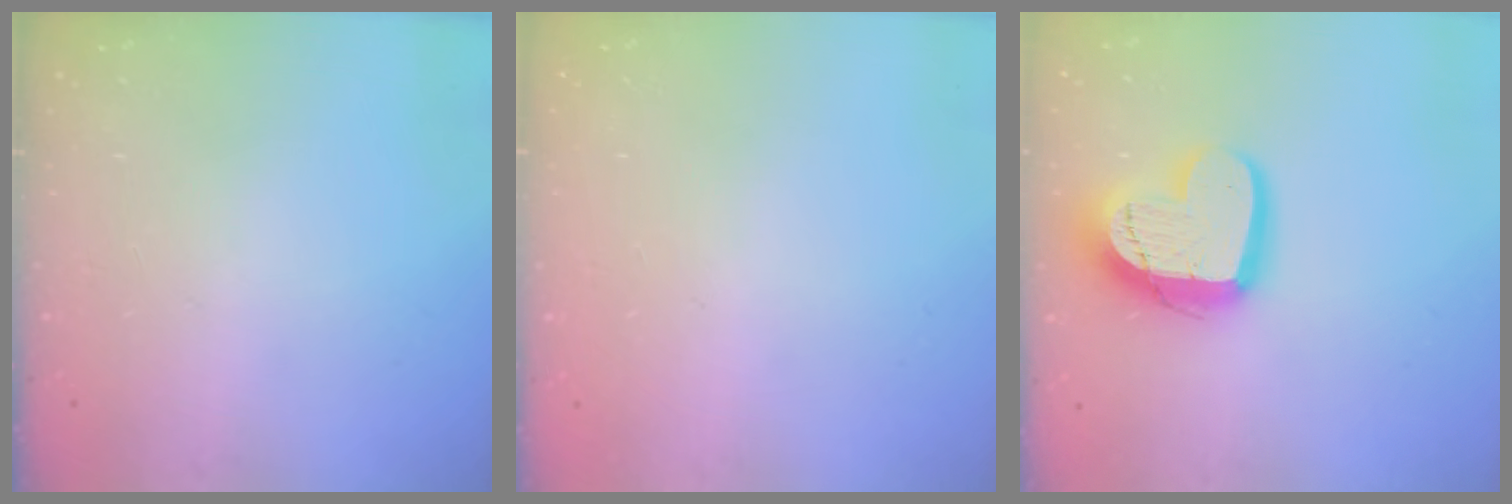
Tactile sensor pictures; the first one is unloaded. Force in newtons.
{"total": 0.0}
{"total": 16.4, "press": 16.3, "slide": 1.4}